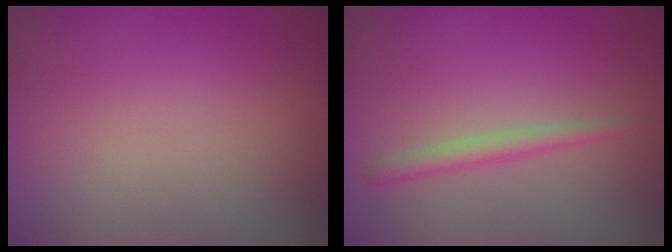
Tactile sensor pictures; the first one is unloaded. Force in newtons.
{"total": 1.5, "press": 1.5, "slide": 0.1}